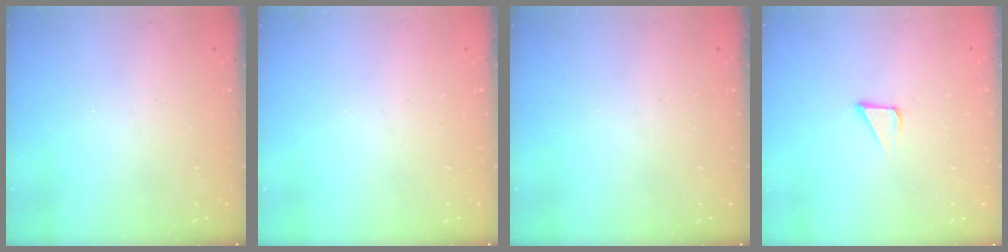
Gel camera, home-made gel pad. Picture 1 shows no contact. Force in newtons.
{"total": 0.0}
{"total": 0.0}
{"total": 2.1, "press": 2.1, "slide": 0.1}